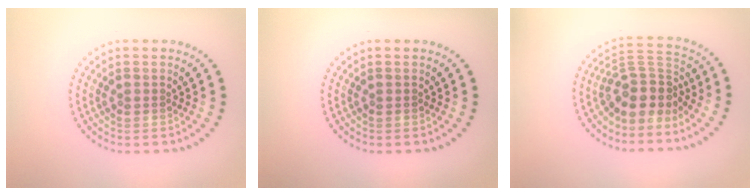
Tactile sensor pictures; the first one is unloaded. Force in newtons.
{"total": 0.0}
{"total": 4.1, "press": 3.2, "slide": 2.5}